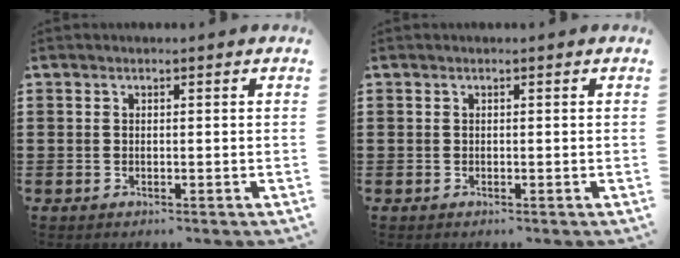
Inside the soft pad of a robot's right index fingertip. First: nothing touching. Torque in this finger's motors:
{"motor_torque": [2.14, 0.00, 0.03, 0.00]}